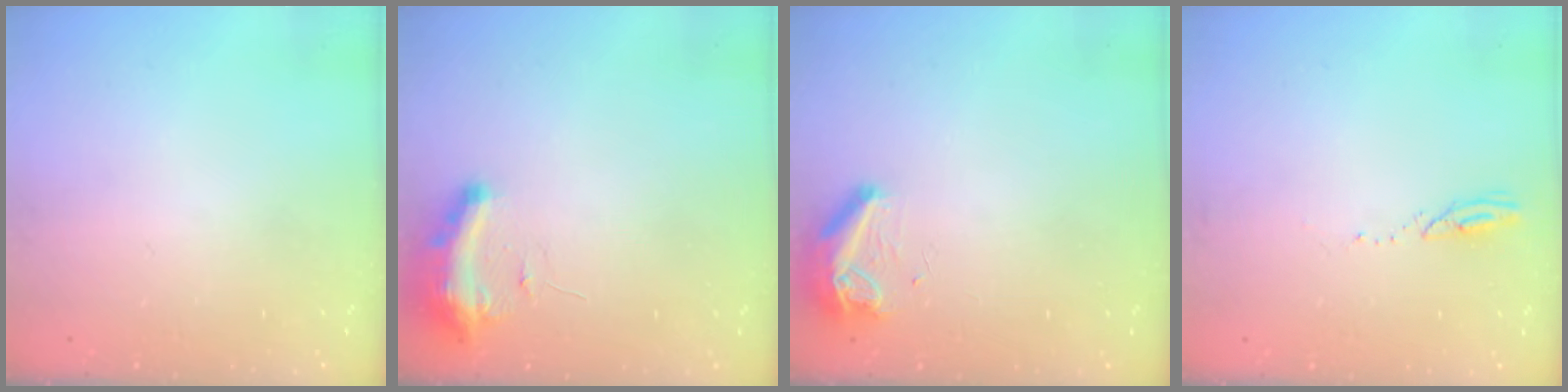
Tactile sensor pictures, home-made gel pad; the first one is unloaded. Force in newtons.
{"total": 9.4, "press": 9.3, "slide": 1.3}
{"total": 8.3, "press": 8.3, "slide": 0.9}
{"total": 2.4, "press": 2.4, "slide": 0.3}